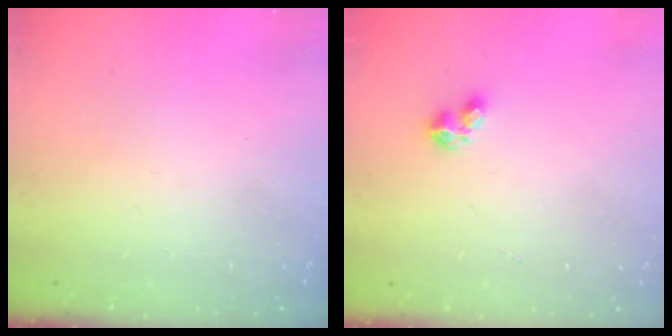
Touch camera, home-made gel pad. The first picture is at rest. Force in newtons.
{"total": 3.8, "press": 3.7, "slide": 0.5}